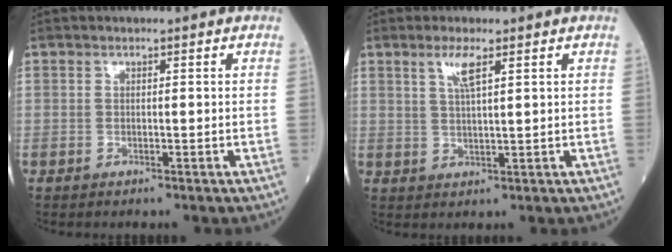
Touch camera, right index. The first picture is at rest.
{"total": 3.4, "force": [1.8, 0.1, 2.9], "torque": [-0.061, 0.000, 0.038]}